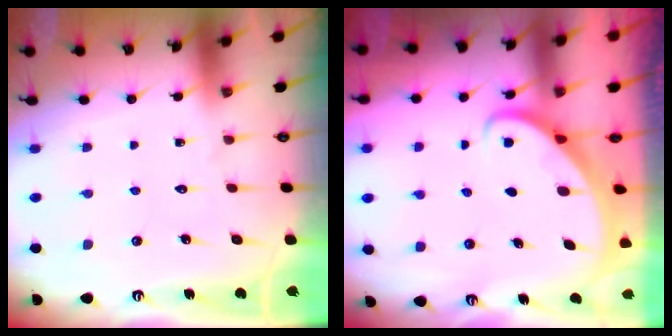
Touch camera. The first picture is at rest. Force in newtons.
{"total": 2.4, "press": 2.4, "slide": 0.2}